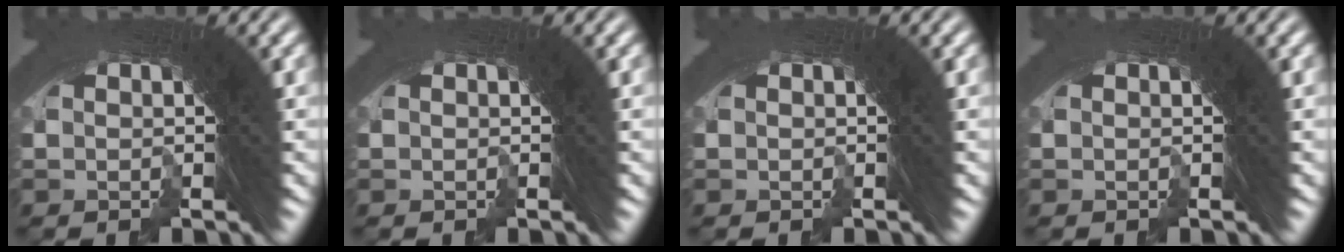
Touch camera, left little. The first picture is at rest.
{"total": 0.0}
{"total": 0.0}
{"total": 0.0}